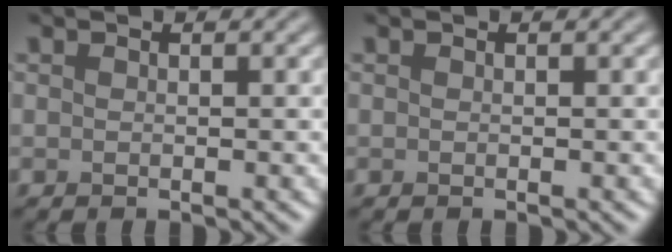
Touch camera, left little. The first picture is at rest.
{"total": 0.0}